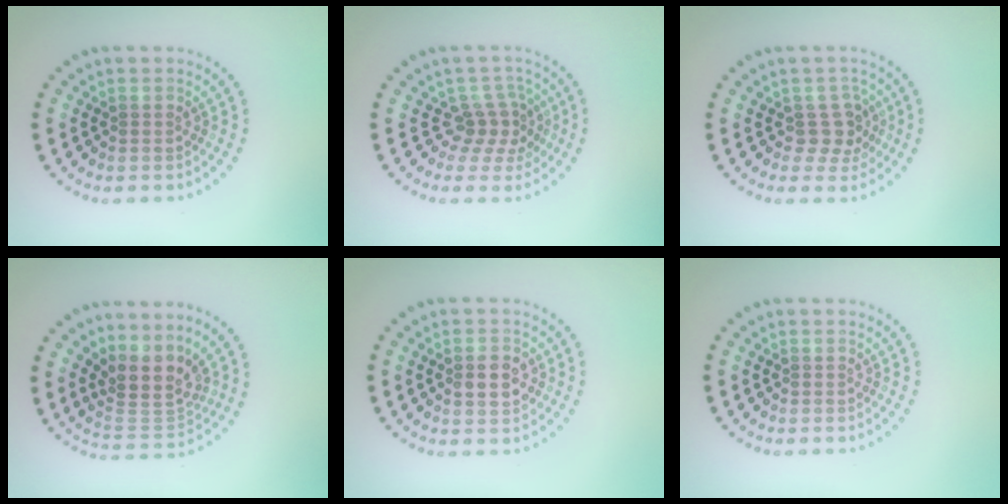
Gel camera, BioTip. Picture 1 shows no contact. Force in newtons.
{"total": 2.6, "press": 1.9, "slide": 1.8}
{"total": 2.6, "press": 2.0, "slide": 1.6}
{"total": 4.2, "press": 3.1, "slide": 2.8}
{"total": 2.5, "press": 2.5, "slide": 0.2}
{"total": 0.0}